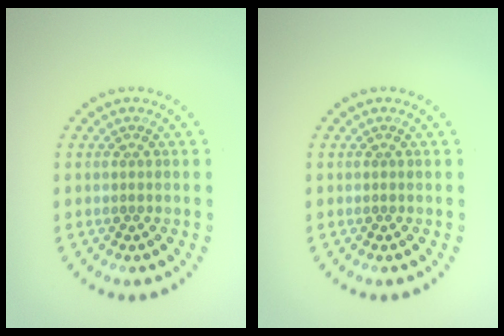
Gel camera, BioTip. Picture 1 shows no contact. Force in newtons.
{"total": 0.0}